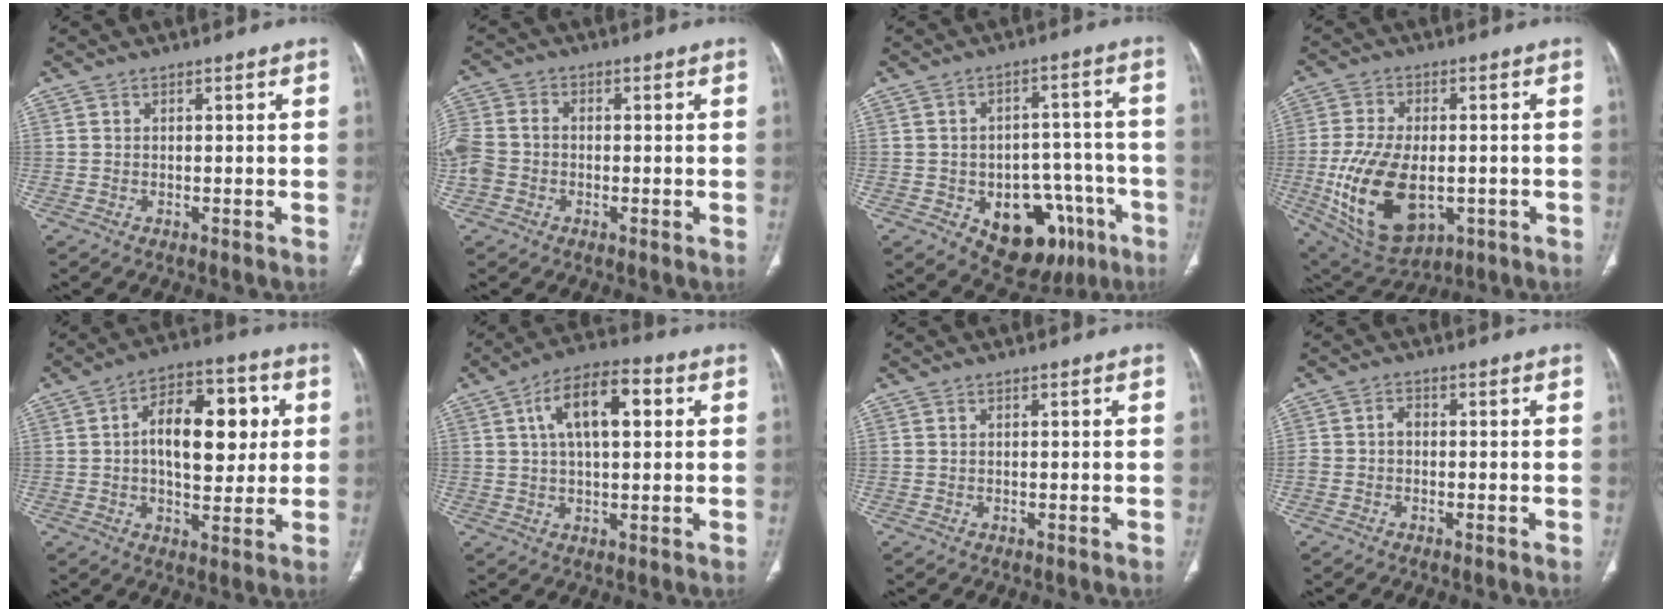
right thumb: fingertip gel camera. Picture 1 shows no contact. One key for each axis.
{"total": 7.3, "fx": -1.2, "fy": 6.0, "fz": 4.0, "tx": -0.099, "ty": 0.021, "tz": -0.027}
{"total": 16.2, "fx": -7.1, "fy": 10.2, "fz": 10.4, "tx": -0.093, "ty": 0.045, "tz": -0.083}
{"total": 18.0, "fx": -3.7, "fy": 10.4, "fz": 14.3, "tx": -0.267, "ty": -0.008, "tz": -0.039}
{"total": 15.8, "fx": 2.4, "fy": 8.6, "fz": 13.0, "tx": -0.166, "ty": 0.015, "tz": 0.032}
{"total": 12.3, "fx": 3.4, "fy": 5.7, "fz": 10.3, "tx": -0.166, "ty": 0.016, "tz": 0.050}
{"total": 0.0}
{"total": 2.1, "fx": -0.3, "fy": 1.5, "fz": 1.3, "tx": -0.018, "ty": 0.010, "tz": -0.010}